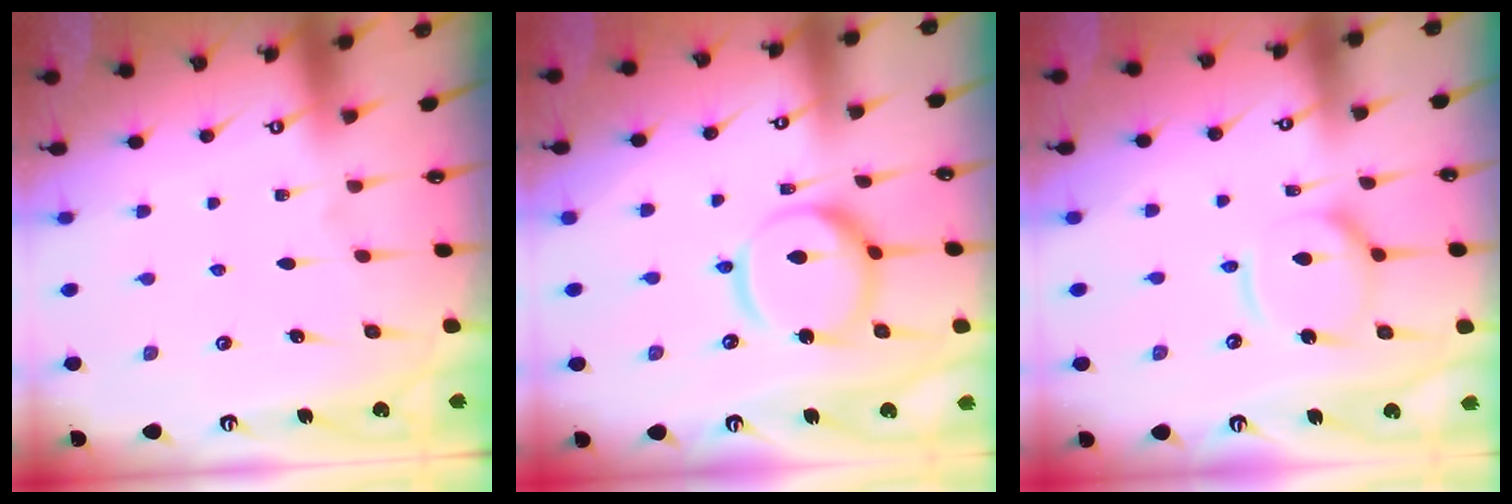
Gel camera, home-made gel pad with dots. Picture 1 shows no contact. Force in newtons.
{"total": 13.3, "press": 13.3, "slide": 1.3}
{"total": 12.1, "press": 12.0, "slide": 1.4}